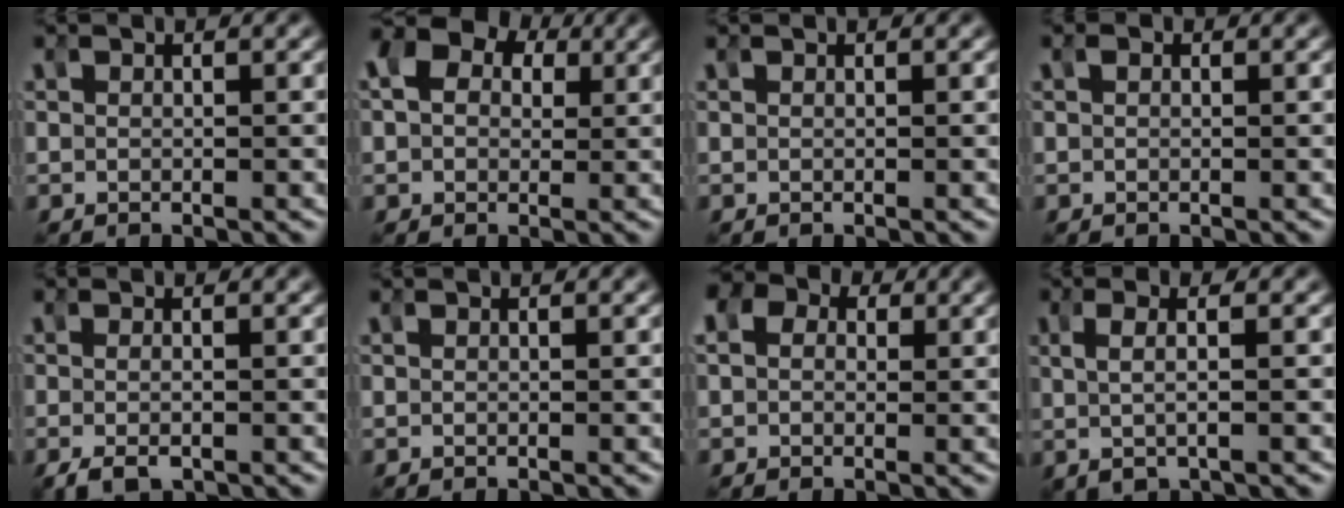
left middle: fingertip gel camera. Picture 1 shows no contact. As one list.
[{"total": 8.6, "force": [3.1, 6.5, 4.7], "torque": [-0.080, 0.021, 0.030]}, {"total": 0.0}, {"total": 0.8, "force": [0.3, 0.6, 0.5], "torque": [-0.009, 0.002, 0.002]}, {"total": 2.7, "force": [-1.8, 1.0, 1.7], "torque": [-0.042, -0.015, -0.022]}, {"total": 0.0}, {"total": 4.9, "force": [1.3, 4.1, 2.4], "torque": [-0.058, 0.009, 0.006]}, {"total": 3.9, "force": [0.4, 1.5, 3.5], "torque": [-0.064, 0.007, 0.007]}]